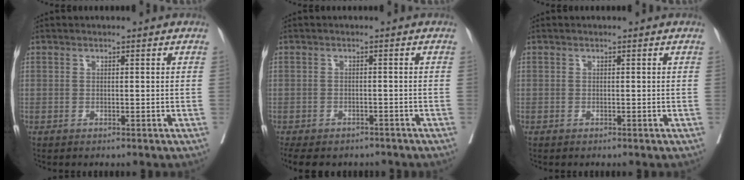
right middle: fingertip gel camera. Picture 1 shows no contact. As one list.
[{"total": 10.2, "force": [-8.3, 4.6, 3.8], "torque": [-0.075, -0.006, -0.107]}, {"total": 0.0}]